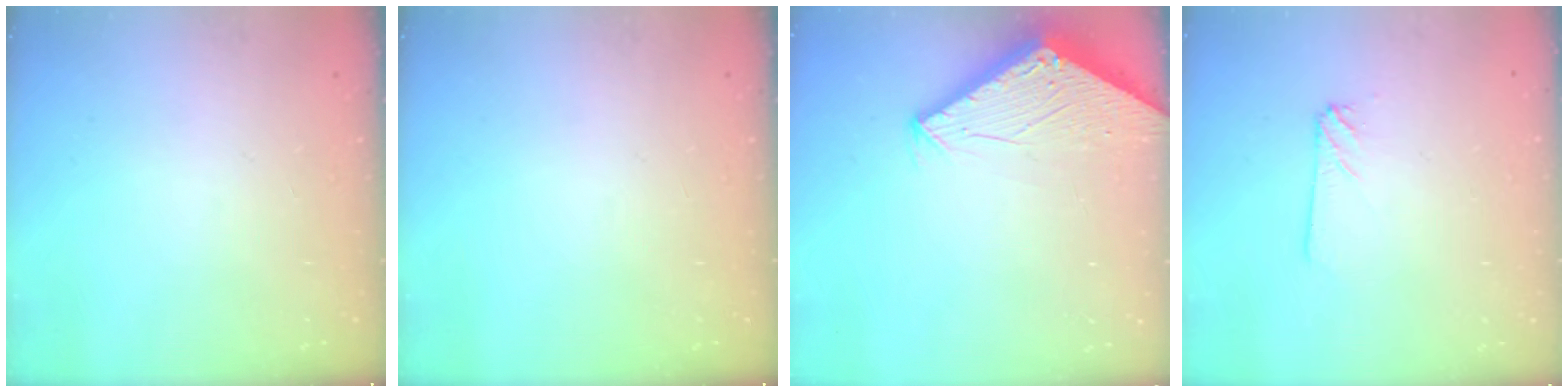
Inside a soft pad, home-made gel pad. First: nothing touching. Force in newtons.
{"total": 0.0}
{"total": 2.8, "press": 2.8, "slide": 0.2}
{"total": 3.6, "press": 3.6, "slide": 0.4}